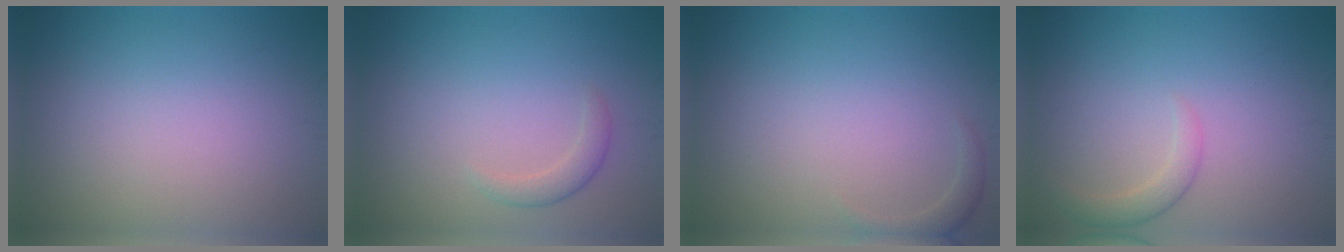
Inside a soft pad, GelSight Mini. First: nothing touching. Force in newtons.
{"total": 1.5, "press": 1.5, "slide": 0.1}
{"total": 1.2, "press": 1.2, "slide": 0.2}
{"total": 1.8, "press": 1.8, "slide": 0.1}